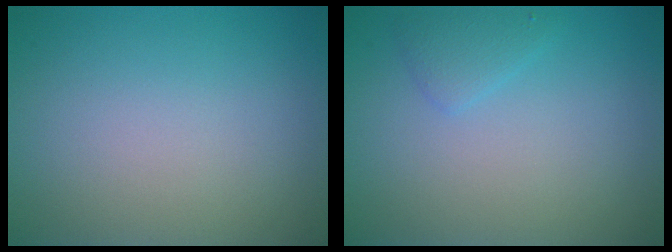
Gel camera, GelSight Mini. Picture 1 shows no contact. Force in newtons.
{"total": 1.4, "press": 1.4, "slide": 0.0}